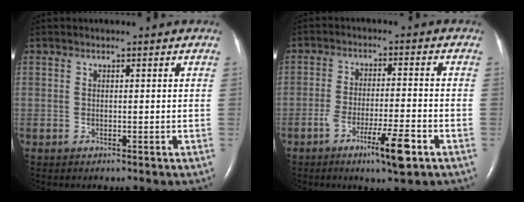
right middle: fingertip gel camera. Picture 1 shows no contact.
{"total": 7.5, "force": [-4.1, 0.4, 6.3], "torque": [-0.108, -0.010, -0.068]}